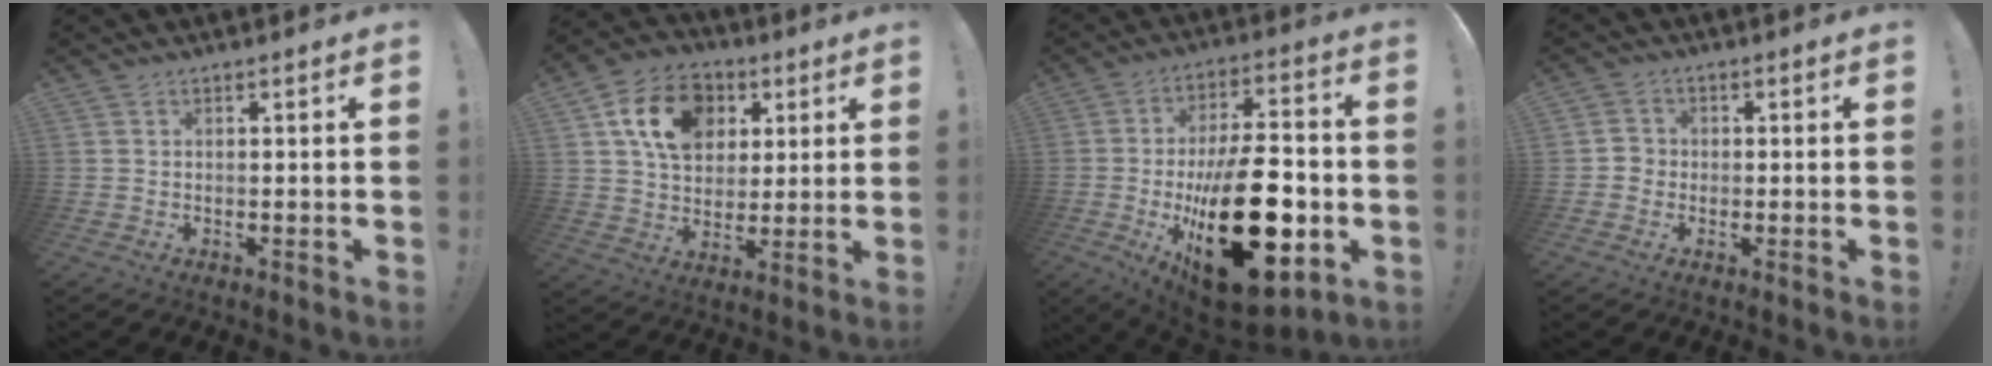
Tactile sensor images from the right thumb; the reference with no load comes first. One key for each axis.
{"total": 16.5, "fx": 6.0, "fy": 12.4, "fz": 9.1, "tx": -0.135, "ty": -0.012, "tz": 0.117}
{"total": 31.4, "fx": -6.7, "fy": 15.5, "fz": 26.4, "tx": -0.443, "ty": 0.036, "tz": -0.086}
{"total": 3.4, "fx": -1.2, "fy": 3.1, "fz": 0.8, "tx": -0.008, "ty": 0.009, "tz": -0.022}